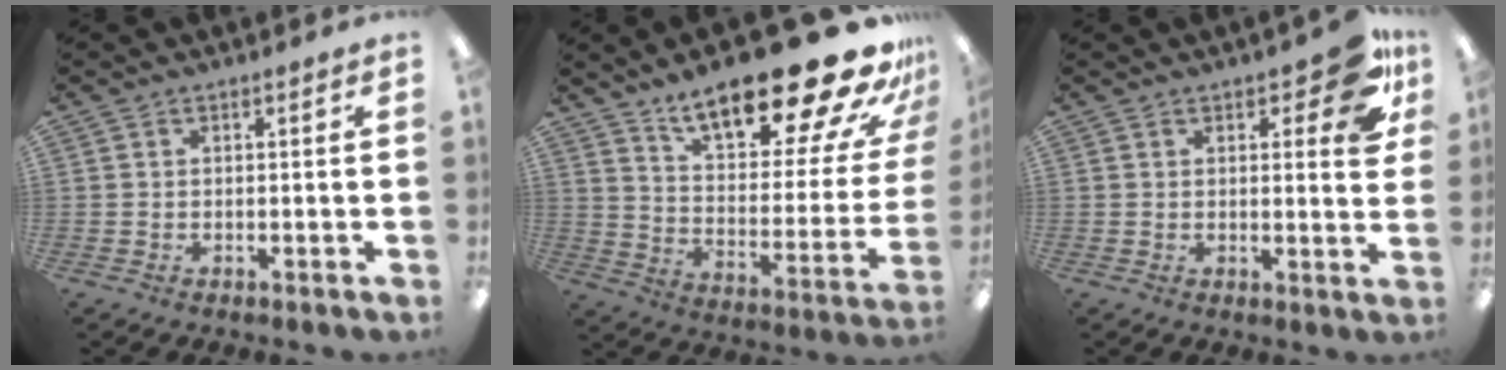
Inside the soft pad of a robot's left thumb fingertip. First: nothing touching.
{"total": 28.1, "force": [19.4, 8.7, 18.3], "torque": [-0.254, -0.134, 0.314]}
{"total": 10.8, "force": [5.5, 3.7, 8.5], "torque": [-0.104, -0.025, 0.089]}